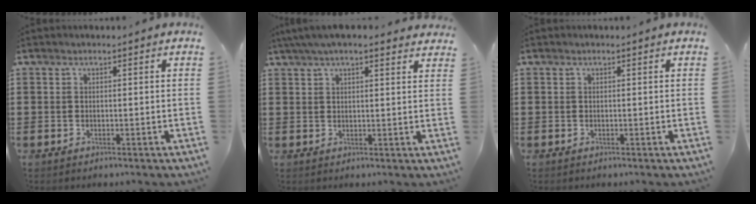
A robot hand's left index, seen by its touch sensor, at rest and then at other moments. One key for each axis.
{"total": 4.4, "fx": 3.7, "fy": 0.5, "fz": 2.3, "tx": -0.055, "ty": 0.001, "tz": 0.067}
{"total": 0.0}